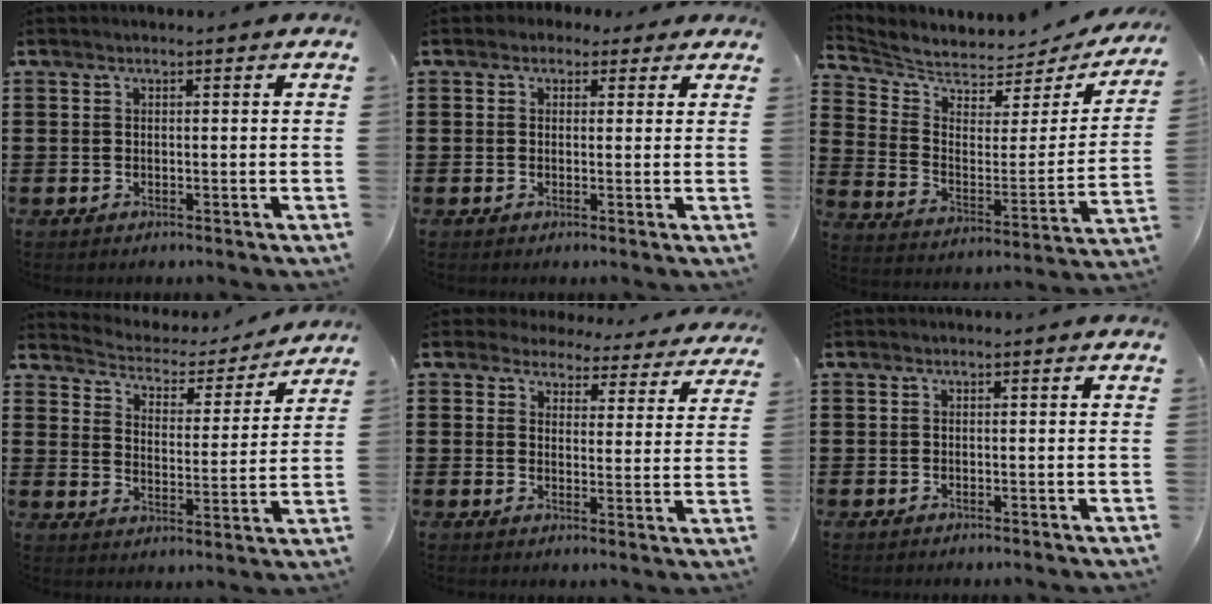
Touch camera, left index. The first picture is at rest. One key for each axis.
{"total": 2.0, "fx": 1.2, "fy": 1.6, "fz": 0.5, "tx": -0.009, "ty": 0.008, "tz": 0.018}
{"total": 3.8, "fx": 3.7, "fy": 0.9, "fz": 0.4, "tx": -0.037, "ty": -0.046, "tz": 0.056}
{"total": 3.0, "fx": 2.9, "fy": 0.9, "fz": 0.2, "tx": -0.027, "ty": -0.027, "tz": 0.040}
{"total": 3.9, "fx": 3.8, "fy": 0.9, "fz": 0.4, "tx": -0.022, "ty": -0.023, "tz": 0.063}
{"total": 0.0}